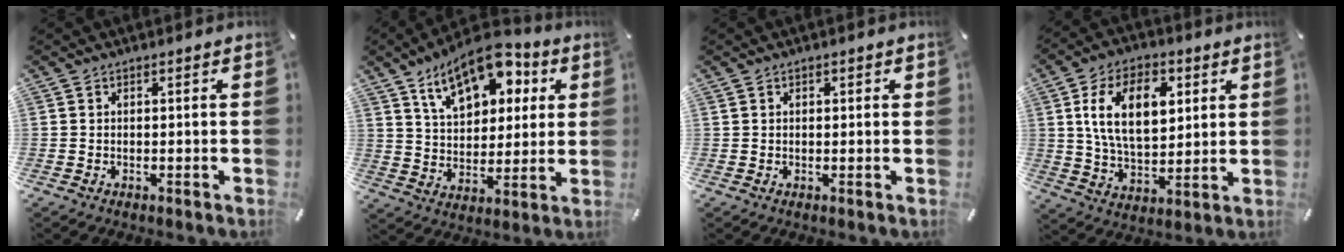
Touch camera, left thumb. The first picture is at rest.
{"total": 15.8, "force": [9.3, 9.2, 8.9], "torque": [-0.148, -0.035, 0.164]}
{"total": 0.7, "force": [0.2, 0.6, 0.3], "torque": [-0.006, 0.005, 0.003]}
{"total": 15.2, "force": [4.7, 9.2, 11.1], "torque": [-0.211, 0.009, 0.080]}